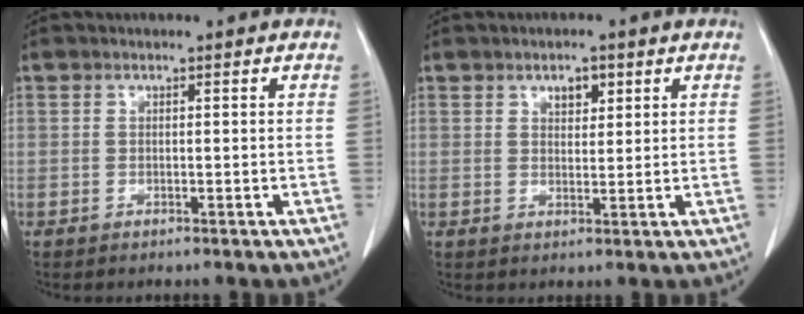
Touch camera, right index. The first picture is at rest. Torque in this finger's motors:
{"motor_torque": [0.07, 0.06, 0.00, 0.00]}